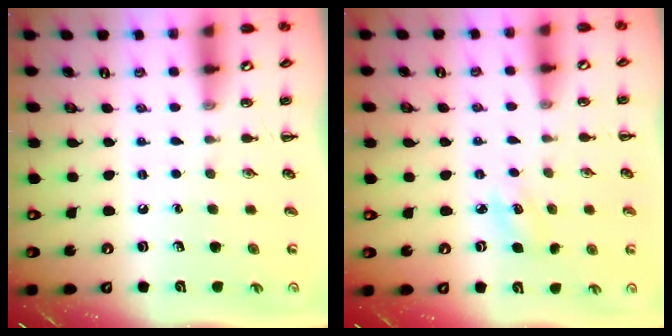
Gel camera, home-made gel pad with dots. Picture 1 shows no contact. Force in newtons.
{"total": 4.2, "press": 4.0, "slide": 1.3}